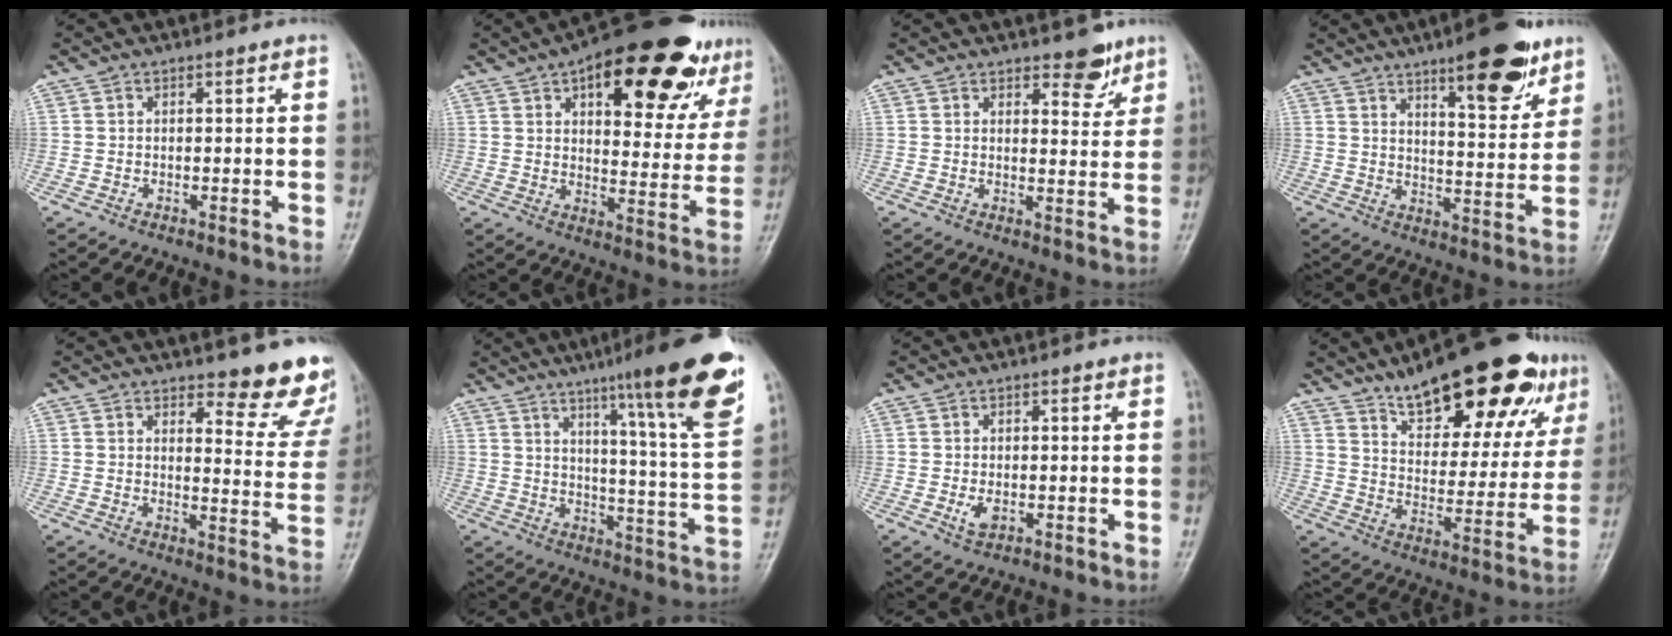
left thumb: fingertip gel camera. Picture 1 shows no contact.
{"total": 25.0, "force": [14.5, 10.4, 17.5], "torque": [-0.194, -0.026, 0.202]}
{"total": 5.4, "force": [3.9, 2.4, 2.9], "torque": [-0.011, -0.026, 0.053]}
{"total": 14.1, "force": [9.0, 4.2, 10.0], "torque": [-0.111, -0.052, 0.132]}
{"total": 12.1, "force": [10.3, 3.7, 5.1], "torque": [-0.017, -0.083, 0.111]}
{"total": 20.8, "force": [12.8, 1.3, 16.4], "torque": [-0.209, -0.058, 0.177]}
{"total": 2.5, "force": [-0.3, 1.5, 1.9], "torque": [-0.033, -0.006, -0.002]}
{"total": 24.9, "force": [15.9, 8.9, 17.0], "torque": [-0.207, -0.049, 0.240]}